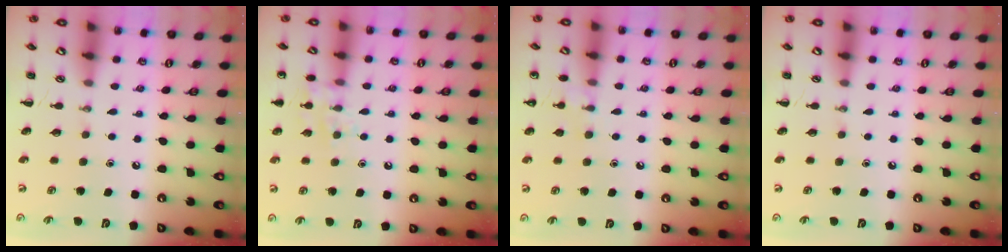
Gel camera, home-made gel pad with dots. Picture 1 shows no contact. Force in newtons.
{"total": 8.2, "press": 8.1, "slide": 1.1}
{"total": 7.5, "press": 7.2, "slide": 2.0}
{"total": 0.0}